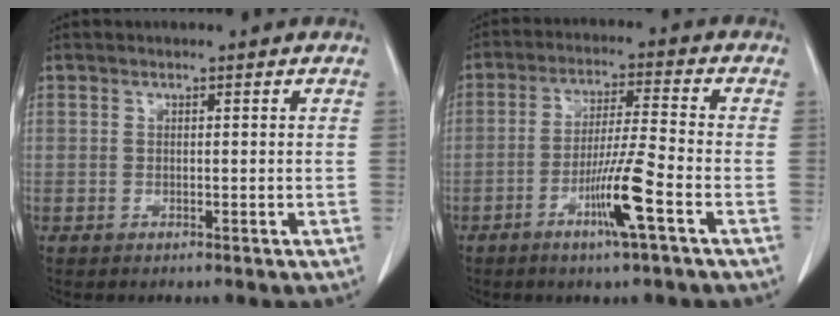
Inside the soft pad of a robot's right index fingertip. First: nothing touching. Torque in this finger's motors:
{"motor_torque": [1.94, -0.11, 0.81, 0.16]}